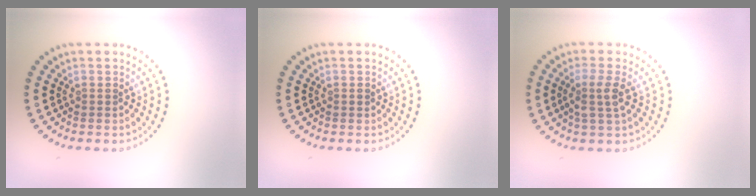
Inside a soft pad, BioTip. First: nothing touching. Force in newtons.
{"total": 0.5, "press": 0.5, "slide": 0.1}
{"total": 2.2, "press": 1.9, "slide": 1.1}